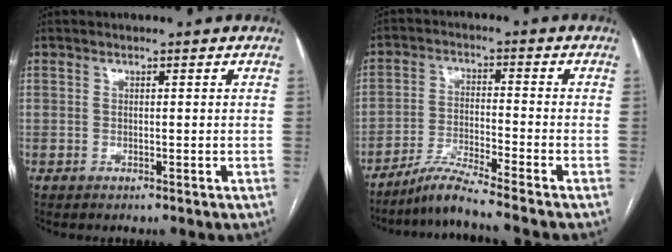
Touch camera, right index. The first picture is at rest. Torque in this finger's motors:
{"motor_torque": [-0.51, -0.47, 0.05, 0.00]}